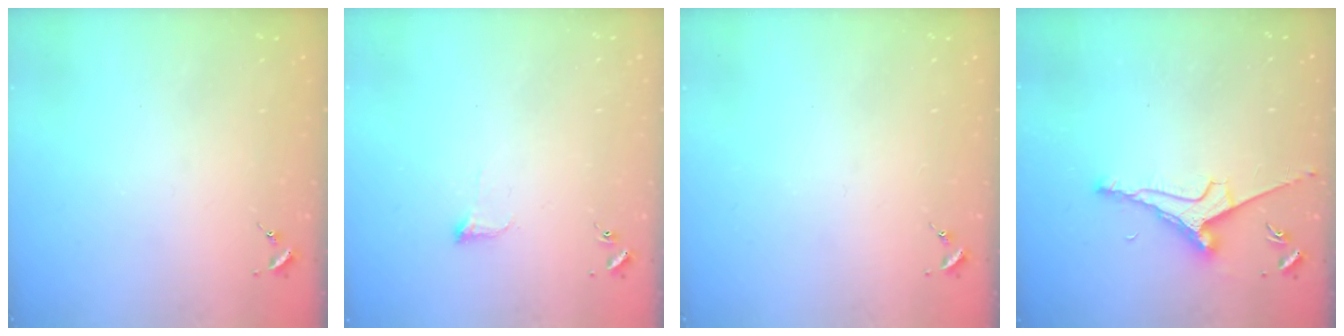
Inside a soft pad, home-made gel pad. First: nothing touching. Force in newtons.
{"total": 4.5, "press": 4.5, "slide": 0.6}
{"total": 0.0}
{"total": 8.0, "press": 8.0, "slide": 1.2}